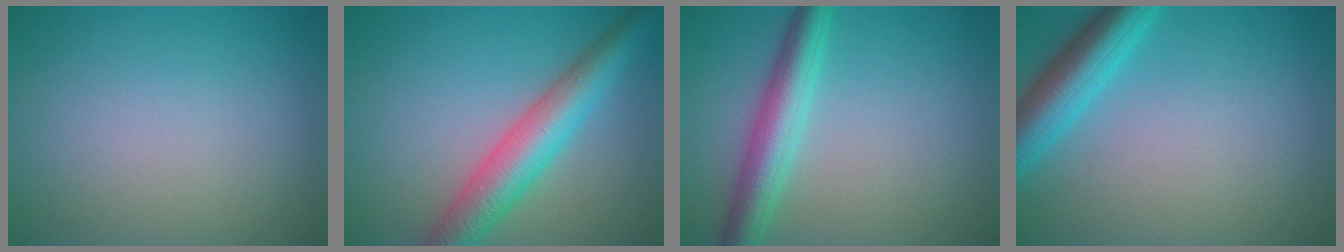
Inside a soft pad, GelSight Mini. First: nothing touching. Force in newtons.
{"total": 6.4, "press": 6.4, "slide": 0.1}
{"total": 4.7, "press": 4.7, "slide": 0.1}
{"total": 5.1, "press": 5.1, "slide": 0.2}